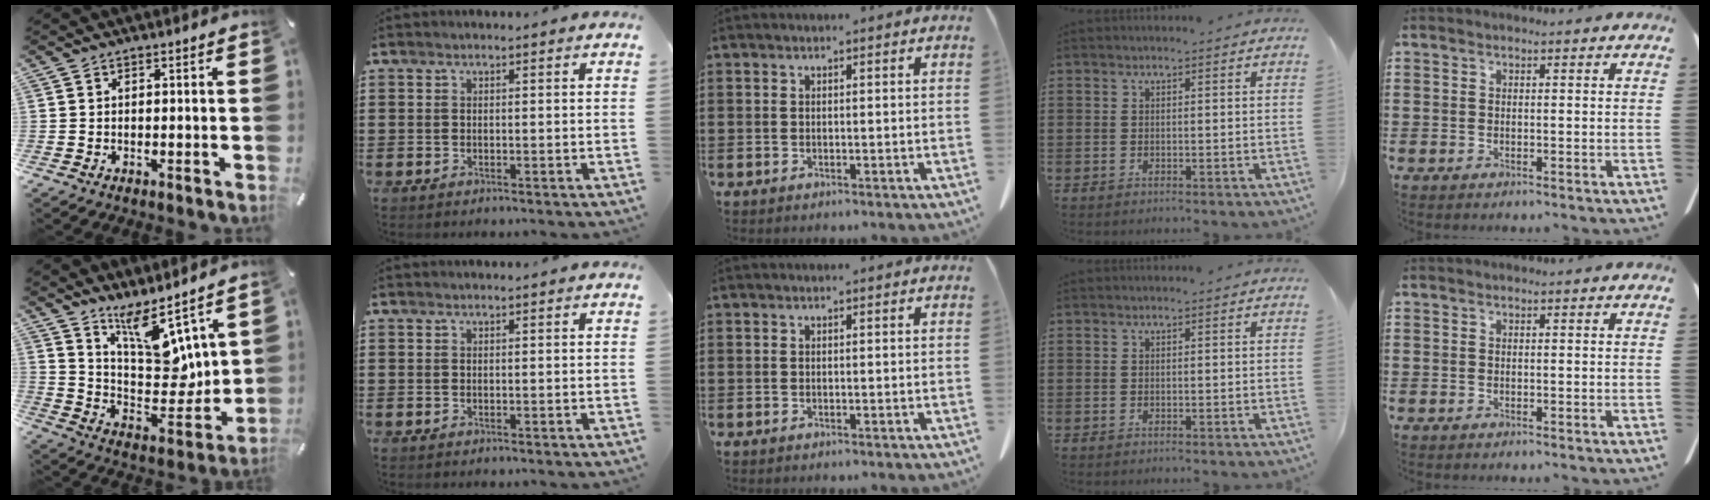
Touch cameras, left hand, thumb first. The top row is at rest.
{"thumb": {"total": 13.8, "force": [9.6, 5.9, 7.9], "torque": [-0.118, -0.089, 0.176]}}